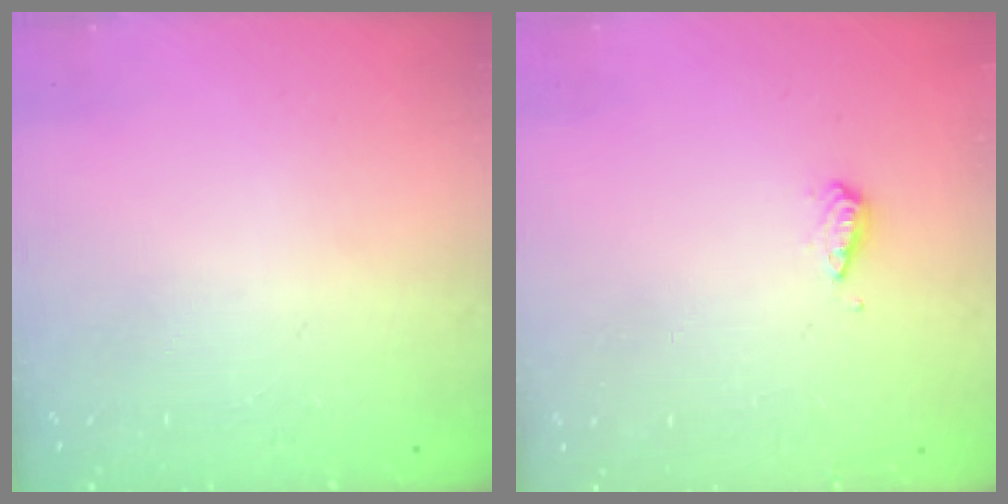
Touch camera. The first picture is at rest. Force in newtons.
{"total": 5.2, "press": 5.2, "slide": 0.5}